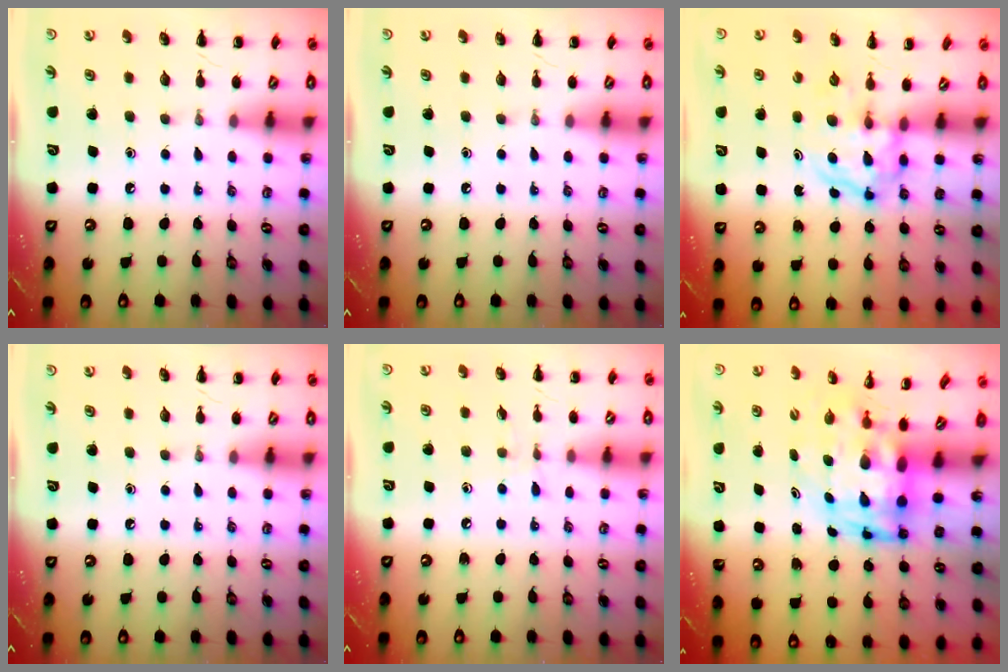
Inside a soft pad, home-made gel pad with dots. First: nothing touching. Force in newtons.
{"total": 0.0}
{"total": 3.9, "press": 3.9, "slide": 0.4}
{"total": 0.0}
{"total": 4.4, "press": 4.0, "slide": 1.9}
{"total": 5.6, "press": 5.3, "slide": 1.8}